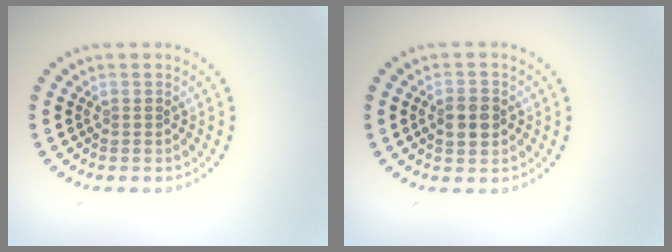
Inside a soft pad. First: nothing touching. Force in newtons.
{"total": 3.0, "press": 3.0, "slide": 0.2}